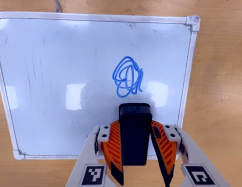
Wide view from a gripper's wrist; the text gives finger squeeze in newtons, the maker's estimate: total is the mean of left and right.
{"total": 3.7, "left": 2.9, "right": 4.5}